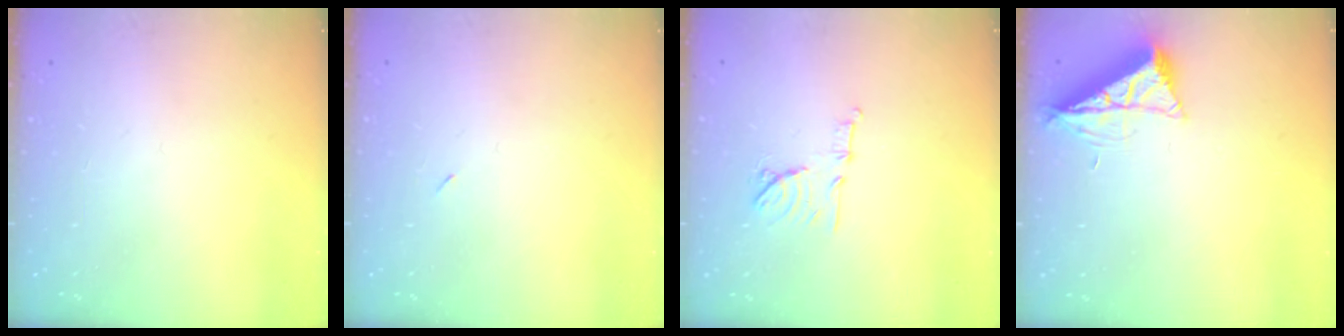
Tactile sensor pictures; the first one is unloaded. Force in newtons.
{"total": 2.2, "press": 1.8, "slide": 1.2}
{"total": 9.5, "press": 9.5, "slide": 0.8}
{"total": 7.7, "press": 7.6, "slide": 0.8}